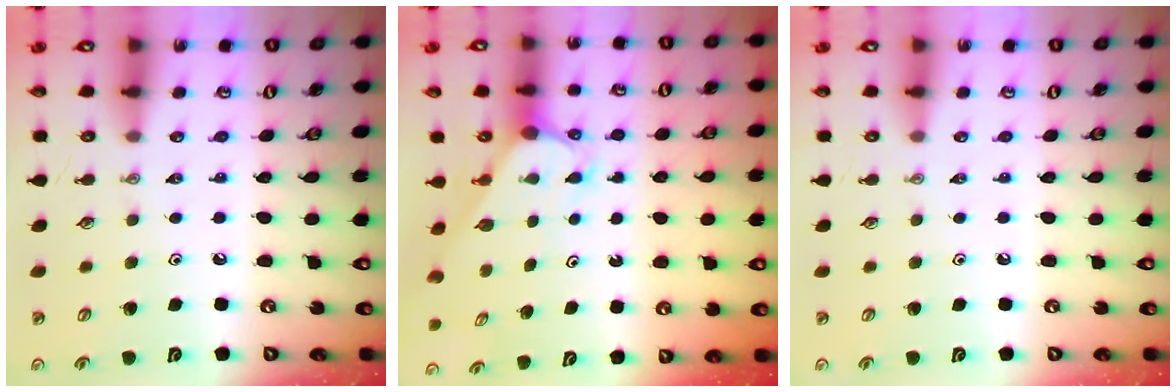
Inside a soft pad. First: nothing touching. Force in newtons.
{"total": 2.6, "press": 2.6, "slide": 0.1}
{"total": 0.0}